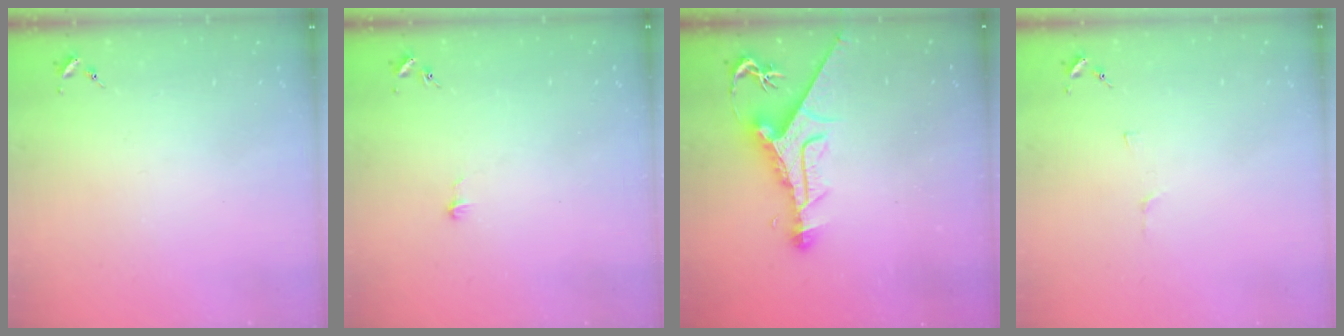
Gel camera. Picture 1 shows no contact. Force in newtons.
{"total": 2.6, "press": 2.6, "slide": 0.2}
{"total": 12.0, "press": 11.9, "slide": 1.4}
{"total": 3.6, "press": 3.6, "slide": 0.4}